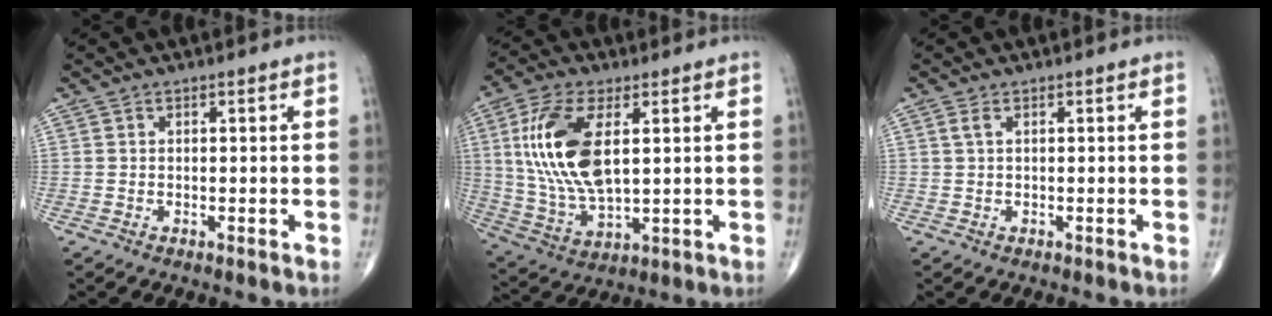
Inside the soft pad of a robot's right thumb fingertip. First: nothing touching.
{"total": 16.3, "force": [3.6, 7.6, 14.0], "torque": [-0.288, -0.011, 0.077]}
{"total": 1.1, "force": [0.4, 0.4, 0.9], "torque": [-0.027, 0.010, 0.010]}